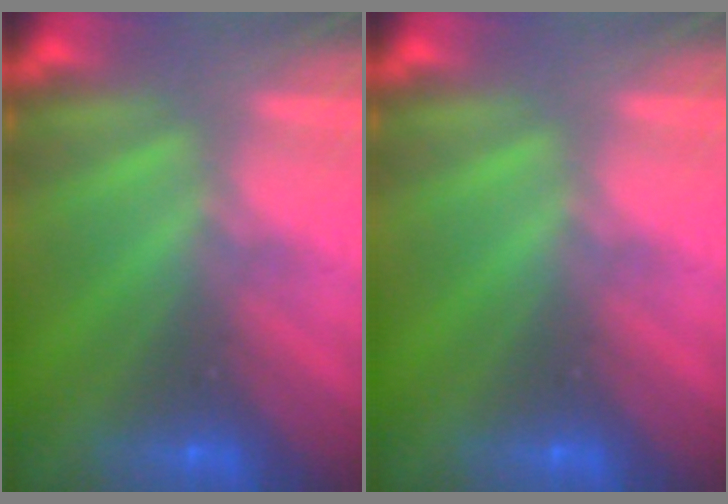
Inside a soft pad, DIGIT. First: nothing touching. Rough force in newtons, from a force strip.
{"total": 0.0}